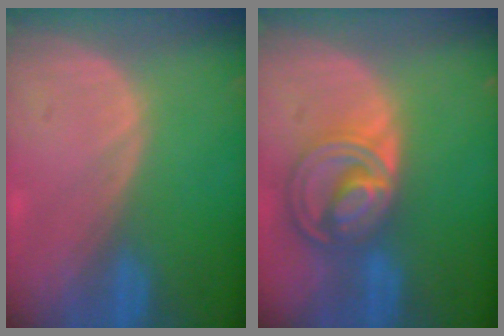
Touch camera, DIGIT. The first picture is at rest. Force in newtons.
{"total": 8.5, "press": 7.3, "slide": 4.4}